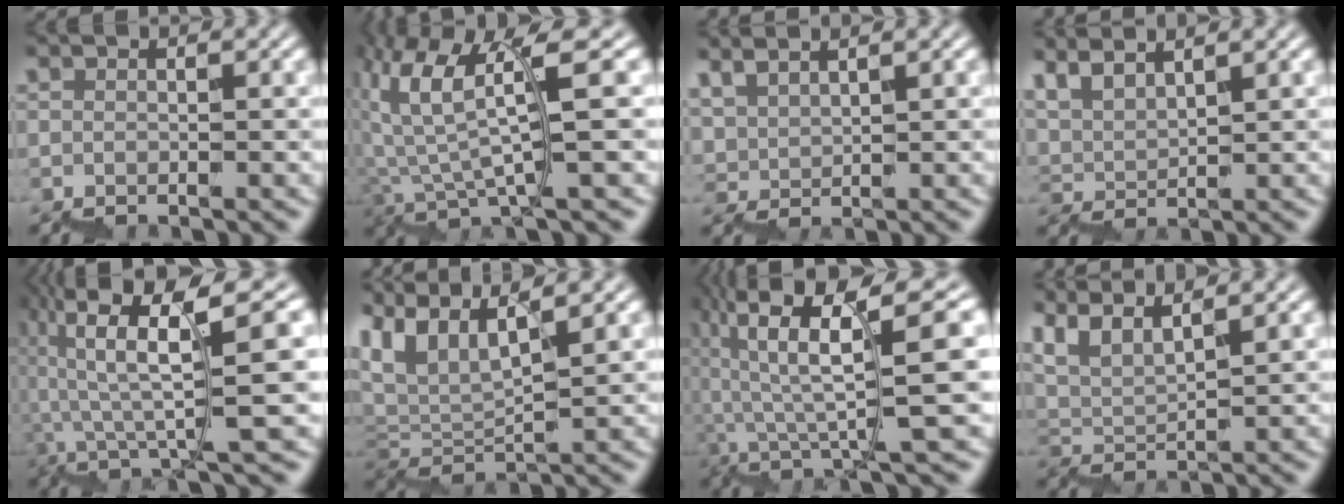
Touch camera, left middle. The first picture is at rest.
{"total": 6.1, "force": [2.8, 0.8, 5.4], "torque": [-0.109, 0.015, 0.048]}
{"total": 2.9, "force": [2.8, 0.6, 0.5], "torque": [-0.006, 0.005, 0.065]}
{"total": 4.0, "force": [4.0, 0.5, 0.4], "torque": [-0.013, 0.008, 0.080]}
{"total": 9.9, "force": [4.6, 1.9, 8.5], "torque": [-0.142, 0.032, 0.082]}
{"total": 6.6, "force": [5.9, 1.2, 2.6], "torque": [-0.072, 0.022, 0.113]}
{"total": 9.8, "force": [3.4, 1.9, 9.0], "torque": [-0.141, 0.038, 0.061]}
{"total": 6.0, "force": [5.6, 0.9, 1.8], "torque": [-0.035, 0.019, 0.104]}